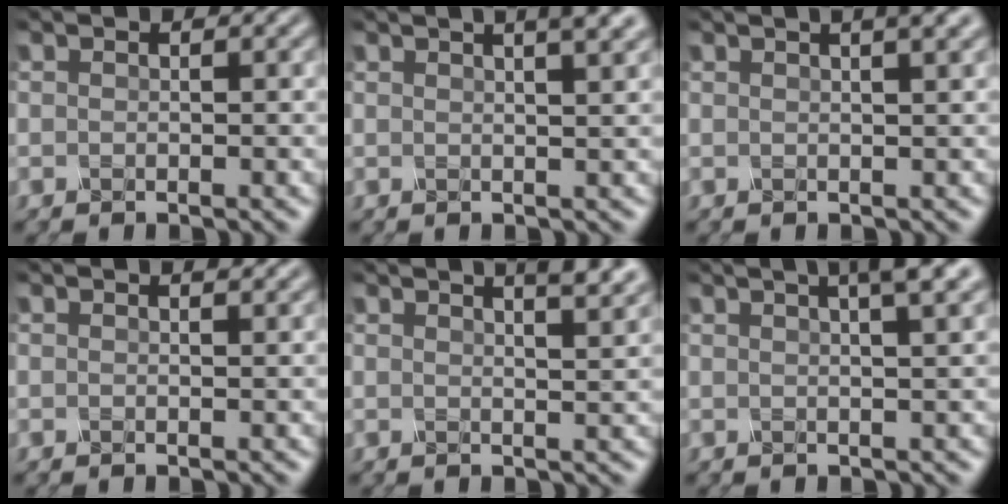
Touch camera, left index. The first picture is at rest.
{"total": 5.7, "force": [3.4, 2.2, 4.0], "torque": [-0.021, 0.036, 0.008]}
{"total": 4.6, "force": [2.7, 1.7, 3.4], "torque": [-0.021, 0.024, 0.002]}
{"total": 1.0, "force": [0.8, 0.2, 0.5], "torque": [-0.010, -0.003, 0.007]}
{"total": 5.1, "force": [3.4, 1.5, 3.4], "torque": [-0.019, 0.027, 0.017]}
{"total": 5.2, "force": [3.0, 1.3, 4.1], "torque": [-0.033, 0.024, 0.016]}